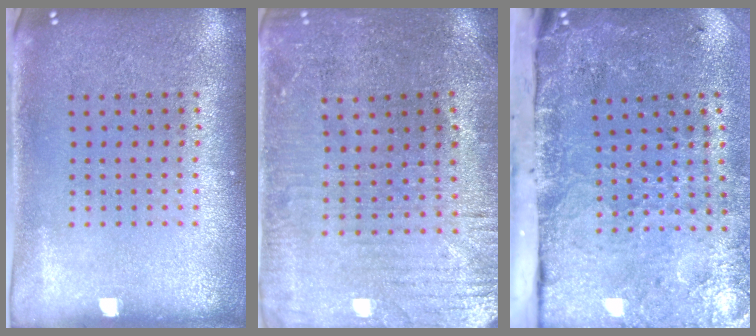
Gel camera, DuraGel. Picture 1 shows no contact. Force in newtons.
{"total": 1.1, "press": 1.0, "slide": 0.4}
{"total": 5.0, "press": 3.7, "slide": 3.4}